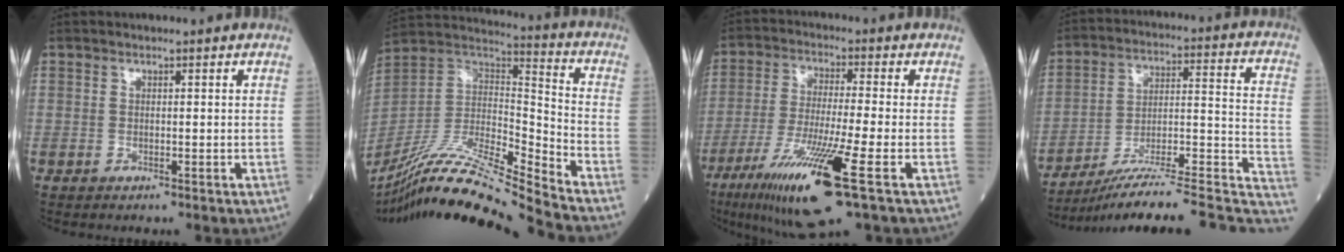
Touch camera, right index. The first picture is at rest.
{"total": 21.1, "force": [-18.5, -1.3, 10.0], "torque": [-0.212, -0.002, -0.344]}
{"total": 15.7, "force": [-7.6, -0.1, 13.7], "torque": [-0.275, -0.043, -0.139]}
{"total": 23.9, "force": [-19.7, 1.3, 13.4], "torque": [-0.134, 0.021, -0.290]}